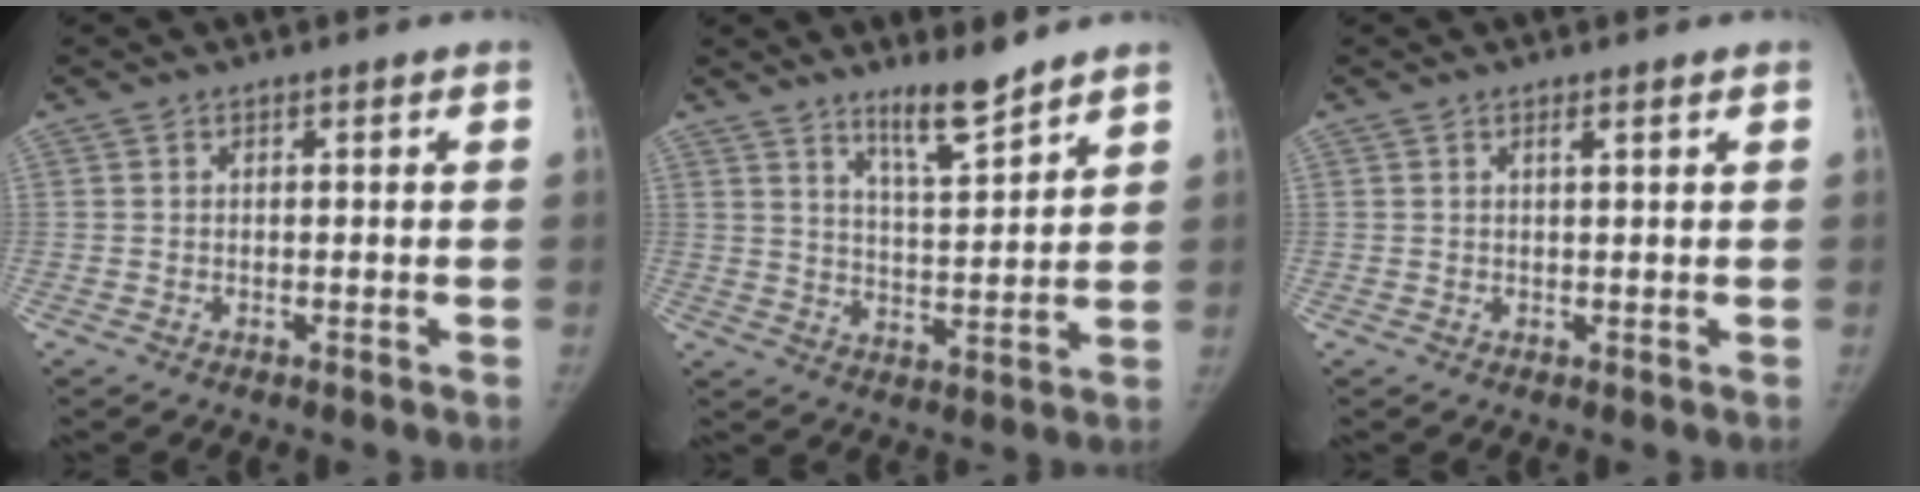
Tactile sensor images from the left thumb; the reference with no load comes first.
{"total": 7.9, "force": [6.3, 0.9, 4.6], "torque": [-0.073, -0.056, 0.114]}
{"total": 1.1, "force": [0.7, 0.0, 0.8], "torque": [-0.014, -0.003, 0.013]}